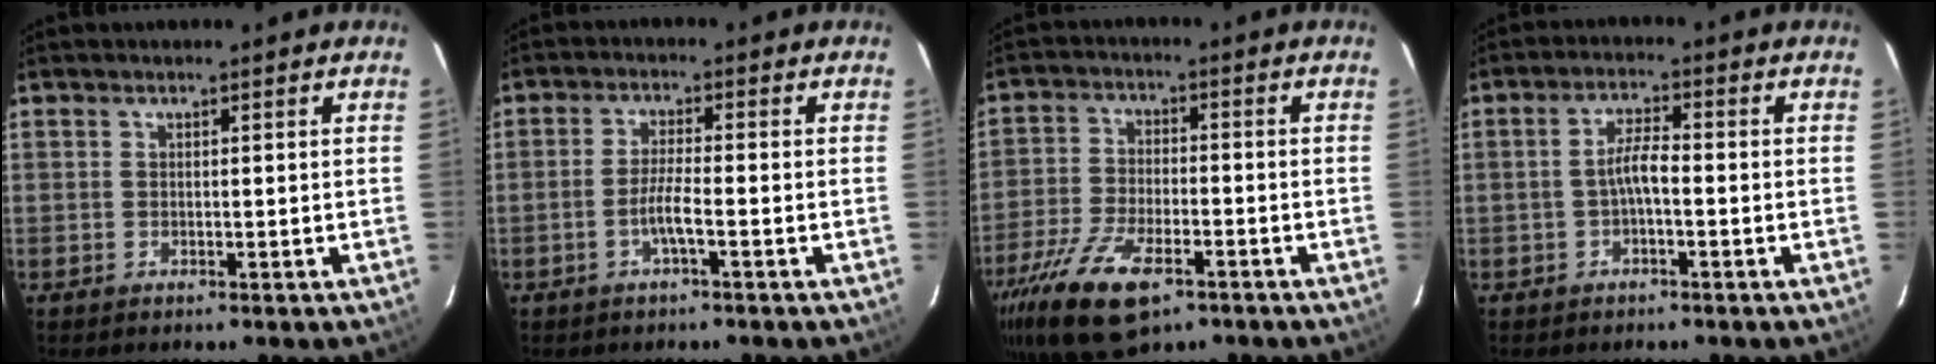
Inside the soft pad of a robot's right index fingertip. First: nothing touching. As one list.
[{"total": 3.5, "force": [-1.8, -0.2, 3.0], "torque": [-0.062, -0.002, -0.034]}, {"total": 16.0, "force": [-9.6, 6.8, 10.9], "torque": [-0.242, -0.041, -0.177]}, {"total": 3.4, "force": [-1.1, 0.7, 3.1], "torque": [-0.063, 0.009, -0.022]}]